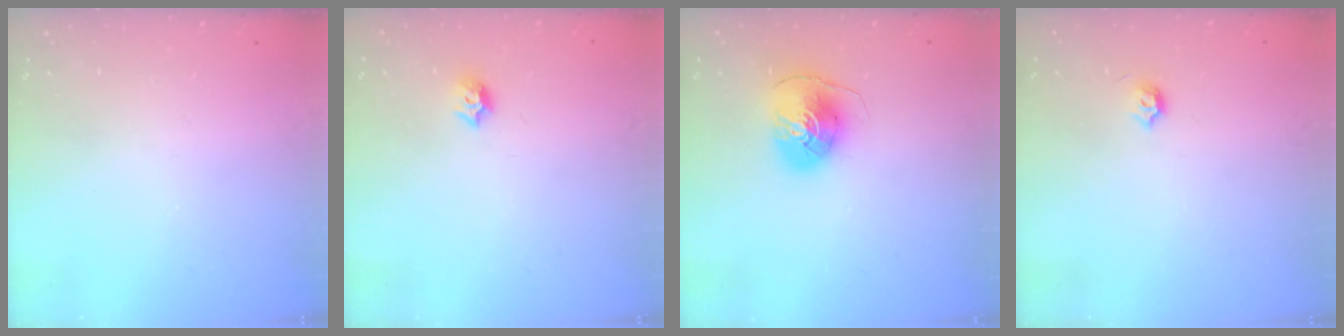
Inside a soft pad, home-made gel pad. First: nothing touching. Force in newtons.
{"total": 6.3, "press": 6.3, "slide": 0.2}
{"total": 9.5, "press": 9.4, "slide": 1.3}
{"total": 3.9, "press": 3.8, "slide": 0.7}